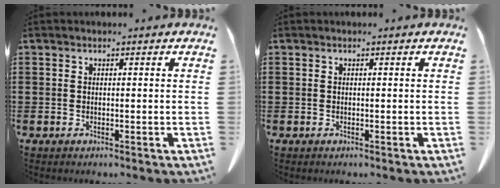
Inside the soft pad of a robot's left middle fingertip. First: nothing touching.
{"total": 0.0}